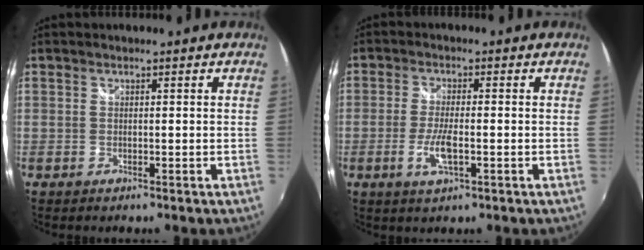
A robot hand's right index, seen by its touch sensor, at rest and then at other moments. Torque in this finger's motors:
{"motor_torque": [0.66, -0.10, 0.16, 0.04]}